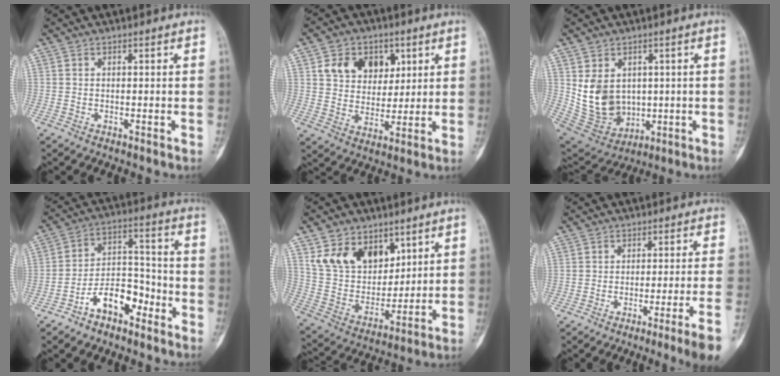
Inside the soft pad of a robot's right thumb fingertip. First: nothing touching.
{"total": 12.5, "force": [5.6, 9.4, 6.1], "torque": [-0.059, -0.026, 0.102]}
{"total": 11.9, "force": [1.5, 9.5, 6.9], "torque": [-0.094, -0.011, 0.060]}
{"total": 10.5, "force": [-6.4, 5.6, 6.1], "torque": [-0.091, 0.073, -0.121]}
{"total": 15.0, "force": [7.6, 10.3, 7.9], "torque": [-0.102, -0.039, 0.158]}
{"total": 9.9, "force": [-6.2, -1.4, 7.6], "torque": [-0.117, 0.032, -0.088]}